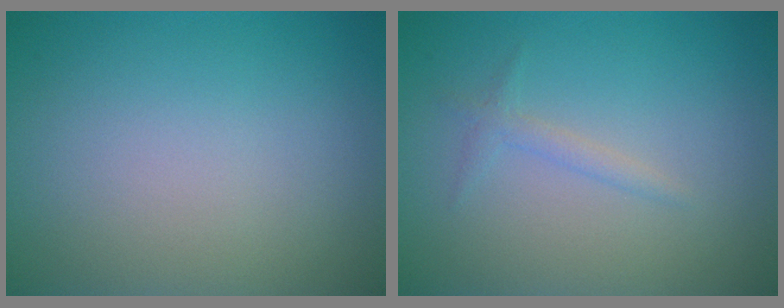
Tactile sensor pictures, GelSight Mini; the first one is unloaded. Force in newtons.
{"total": 1.1, "press": 1.1, "slide": 0.1}